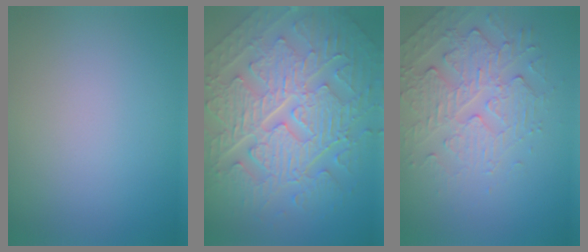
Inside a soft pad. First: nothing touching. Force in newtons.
{"total": 10.8, "press": 7.3, "slide": 7.9}
{"total": 4.8, "press": 3.5, "slide": 3.2}